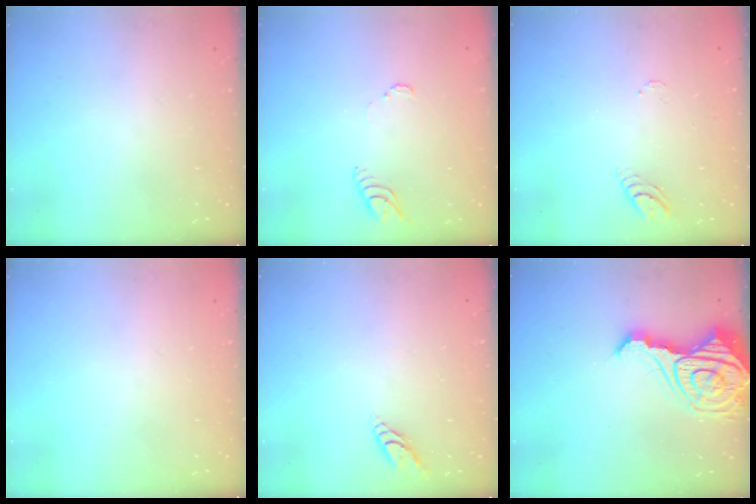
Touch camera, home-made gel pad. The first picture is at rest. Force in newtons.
{"total": 3.9, "press": 3.9, "slide": 0.3}
{"total": 3.9, "press": 3.9, "slide": 0.3}
{"total": 0.0}
{"total": 4.3, "press": 4.2, "slide": 0.6}
{"total": 19.7, "press": 19.6, "slide": 2.0}